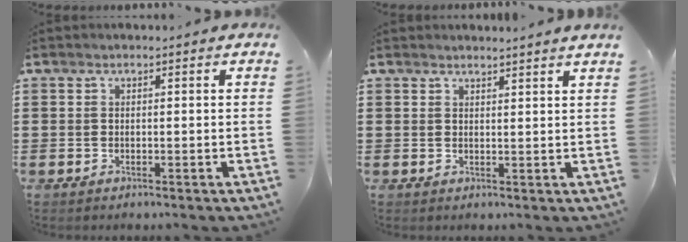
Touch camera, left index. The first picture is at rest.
{"total": 1.9, "force": [1.9, -0.4, 0.1], "torque": [-0.006, -0.003, 0.037]}